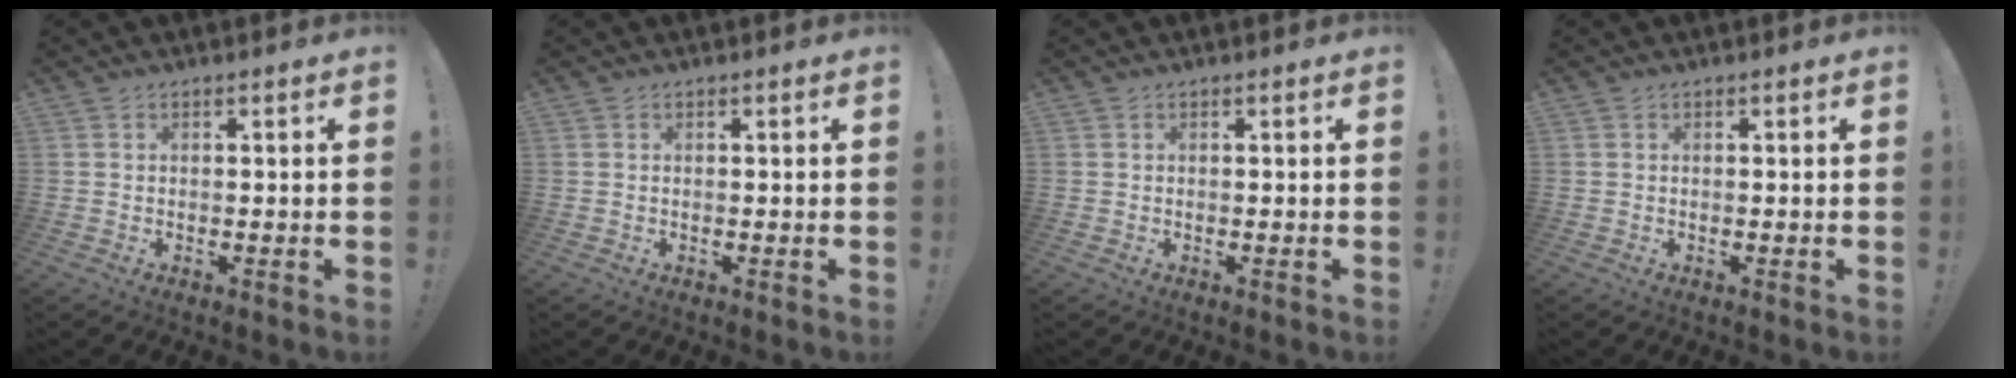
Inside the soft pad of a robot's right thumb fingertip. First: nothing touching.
{"total": 0.0}
{"total": 0.0}
{"total": 0.0}